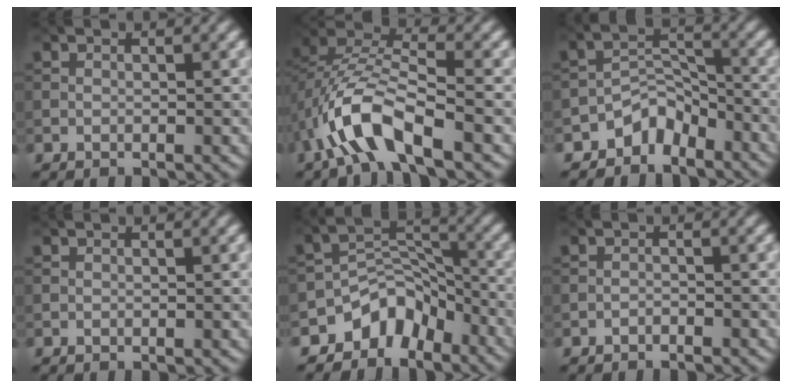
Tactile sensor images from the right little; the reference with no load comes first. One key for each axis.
{"total": 8.2, "fx": -3.7, "fy": 3.5, "fz": 6.4, "tx": -0.137, "ty": 0.005, "tz": -0.077}
{"total": 4.0, "fx": -3.1, "fy": 2.3, "fz": 1.2, "tx": -0.002, "ty": 0.008, "tz": -0.060}
{"total": 0.0}
{"total": 6.1, "fx": -4.3, "fy": 3.8, "fz": 2.0, "tx": -0.010, "ty": 0.001, "tz": -0.078}
{"total": 0.9, "fx": -0.9, "fy": 0.2, "fz": 0.2, "tx": -0.002, "ty": 0.001, "tz": -0.018}